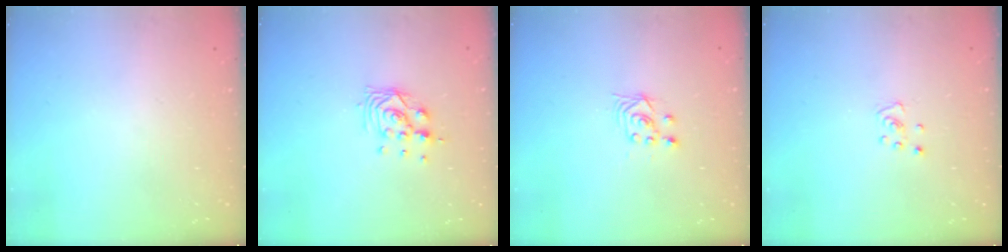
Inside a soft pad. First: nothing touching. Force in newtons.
{"total": 8.5, "press": 8.5, "slide": 0.8}
{"total": 3.5, "press": 3.0, "slide": 1.7}
{"total": 3.3, "press": 3.3, "slide": 0.3}